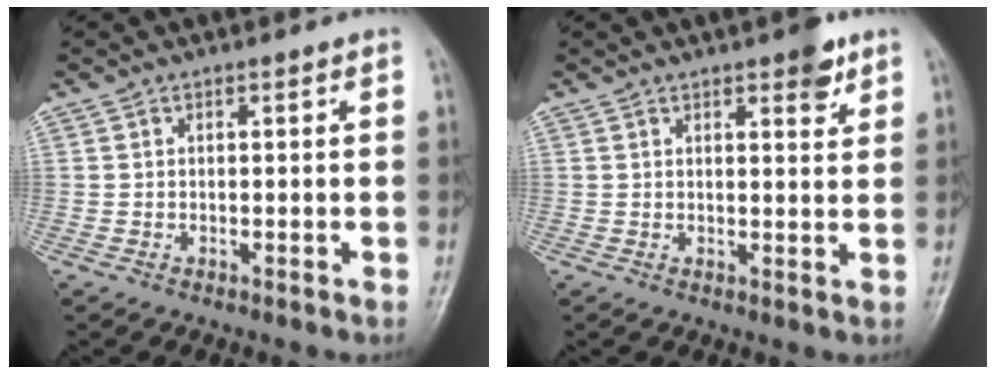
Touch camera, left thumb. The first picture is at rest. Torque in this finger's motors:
{"motor_torque": [0.48, 0.39, 0.47, -0.23, 0.02]}